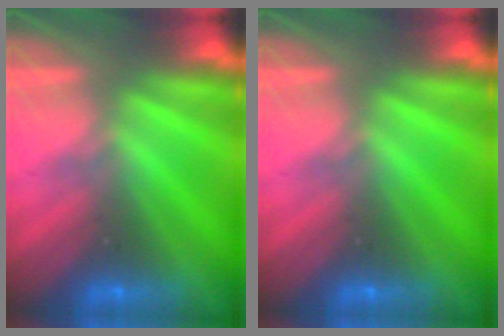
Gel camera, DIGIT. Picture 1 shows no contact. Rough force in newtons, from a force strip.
{"total": 0.0}